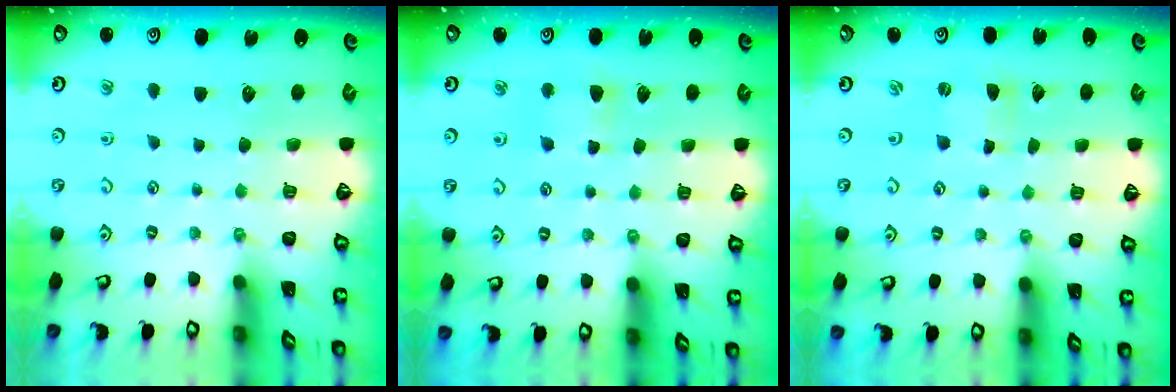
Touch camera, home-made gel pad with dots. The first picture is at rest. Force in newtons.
{"total": 3.8, "press": 3.7, "slide": 0.7}
{"total": 0.0}